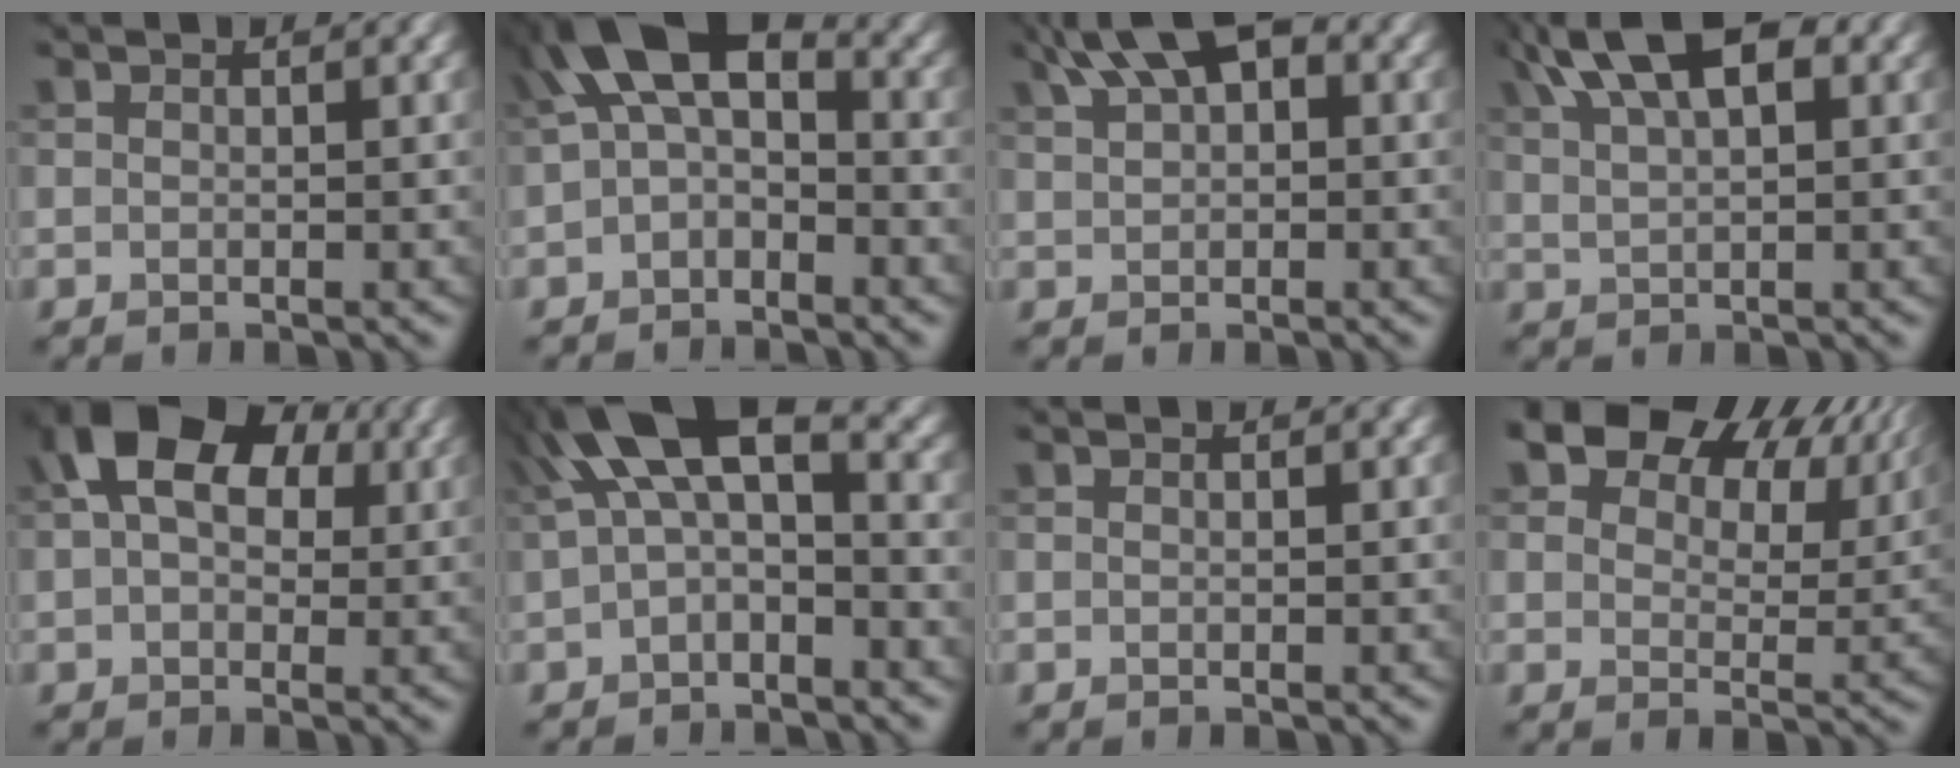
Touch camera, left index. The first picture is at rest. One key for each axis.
{"total": 7.4, "fx": 0.2, "fy": 4.1, "fz": 6.1, "tx": -0.106, "ty": 0.033, "tz": -0.019}
{"total": 6.1, "fx": 2.9, "fy": 3.1, "fz": 4.4, "tx": -0.082, "ty": 0.022, "tz": 0.045}
{"total": 8.7, "fx": 4.6, "fy": 3.7, "fz": 6.4, "tx": -0.114, "ty": 0.027, "tz": 0.072}
{"total": 11.7, "fx": 4.1, "fy": 7.8, "fz": 7.7, "tx": -0.116, "ty": 0.045, "tz": 0.044}
{"total": 8.6, "fx": 1.2, "fy": 4.1, "fz": 7.4, "tx": -0.138, "ty": 0.030, "tz": 0.003}
{"total": 0.0}
{"total": 14.5, "fx": 9.0, "fy": 8.3, "fz": 7.8, "tx": -0.114, "ty": 0.034, "tz": 0.133}